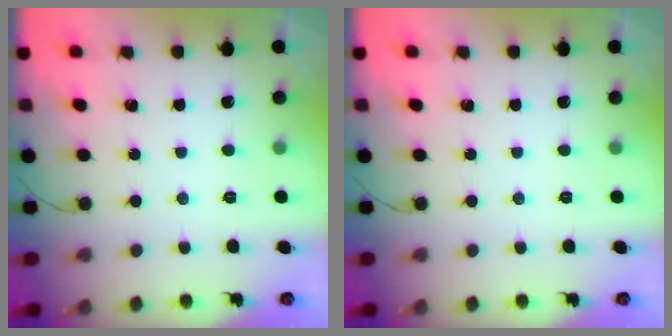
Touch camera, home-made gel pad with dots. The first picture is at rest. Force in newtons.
{"total": 0.0}